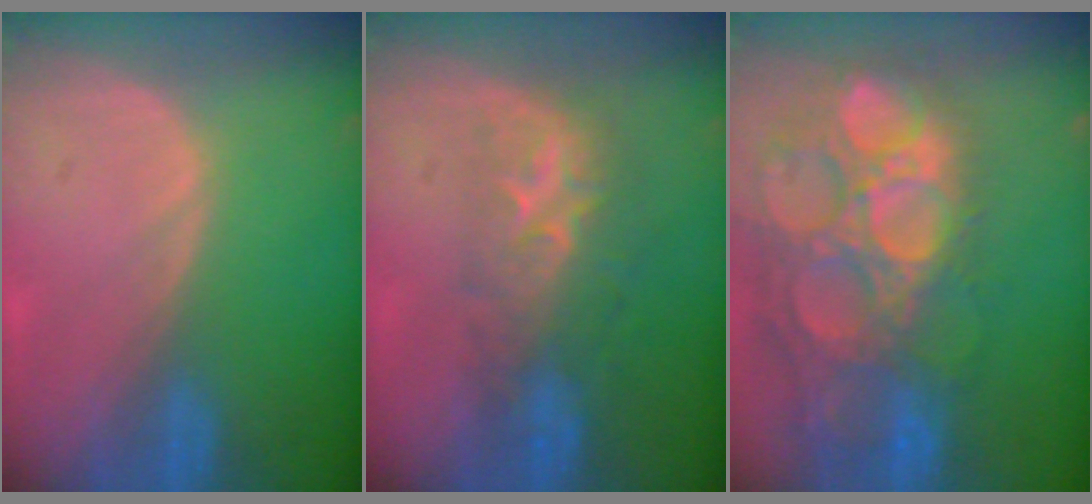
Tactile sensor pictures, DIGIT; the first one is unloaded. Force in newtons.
{"total": 8.2, "press": 7.4, "slide": 3.7}
{"total": 15.7, "press": 13.0, "slide": 8.9}